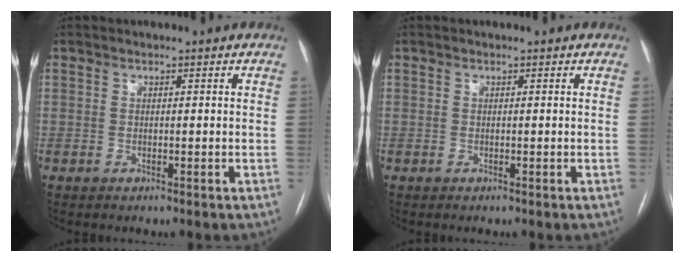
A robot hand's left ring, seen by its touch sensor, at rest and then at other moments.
{"total": 0.0}